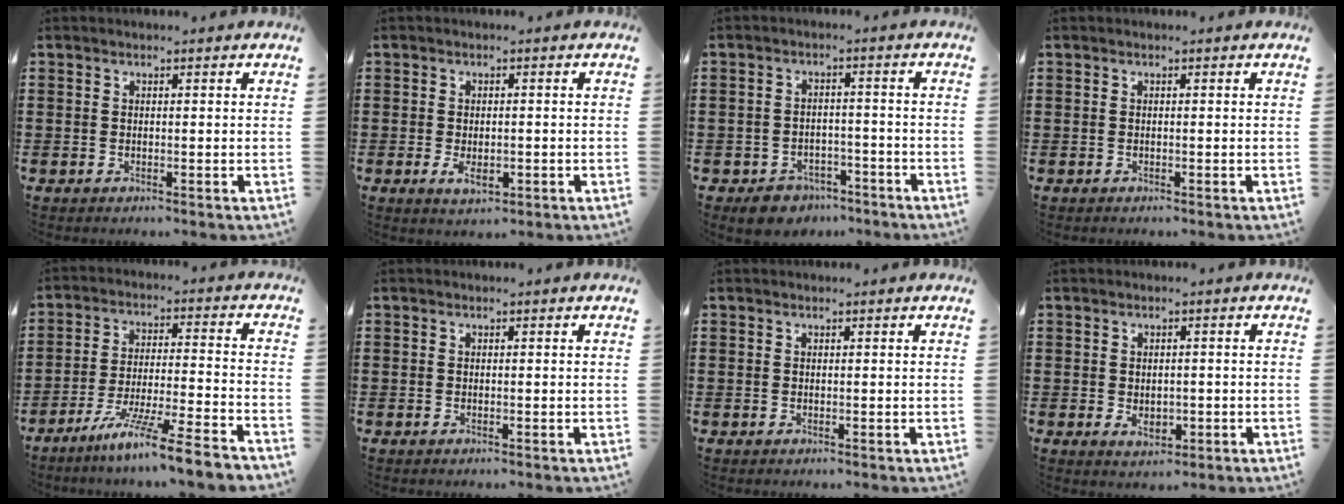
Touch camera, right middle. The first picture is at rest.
{"total": 2.8, "force": [-0.7, 1.3, 2.4], "torque": [-0.044, -0.007, -0.015]}
{"total": 3.7, "force": [-3.4, 1.4, 0.2], "torque": [-0.009, 0.011, -0.068]}
{"total": 0.0}
{"total": 9.8, "force": [-8.2, -0.9, 5.3], "torque": [-0.096, -0.002, -0.161]}
{"total": 0.0}
{"total": 0.0}
{"total": 2.5, "force": [-0.6, 1.5, 1.9], "torque": [-0.020, -0.007, -0.013]}